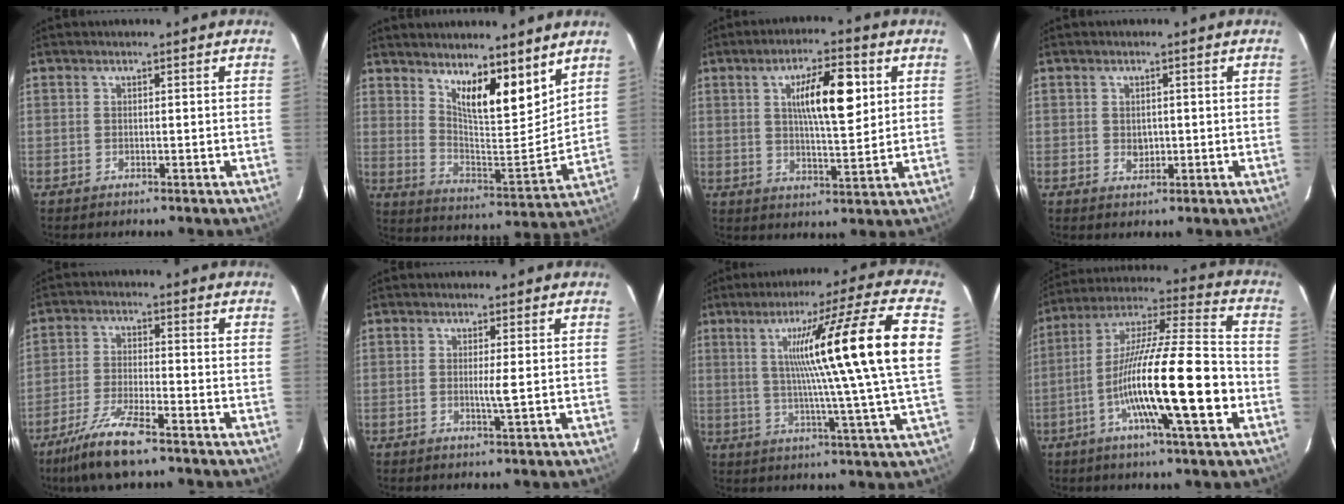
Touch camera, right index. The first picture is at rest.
{"total": 11.6, "force": [7.9, 2.7, 8.1], "torque": [-0.133, -0.012, 0.146]}
{"total": 10.6, "force": [3.0, 2.4, 9.8], "torque": [-0.164, 0.008, 0.051]}
{"total": 2.0, "force": [0.0, 1.5, 1.4], "torque": [-0.023, -0.001, 0.004]}
{"total": 8.8, "force": [-6.2, 0.8, 6.3], "torque": [-0.128, -0.023, -0.114]}
{"total": 2.1, "force": [0.0, -0.2, 2.1], "torque": [-0.039, -0.004, -0.002]}
{"total": 20.5, "force": [4.0, -2.5, 19.9], "torque": [-0.291, 0.004, 0.046]}
{"total": 20.7, "force": [-5.7, 1.2, 19.8], "torque": [-0.345, -0.008, -0.101]}